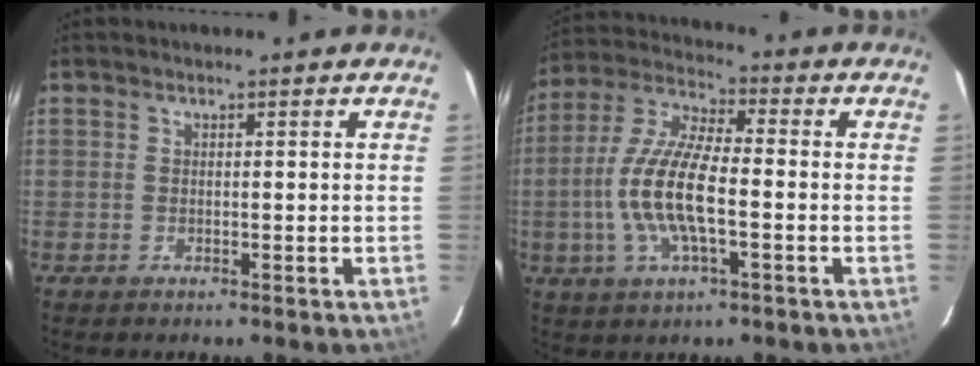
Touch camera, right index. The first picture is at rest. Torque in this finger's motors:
{"motor_torque": [1.77, -0.37, 1.05, 0.21]}